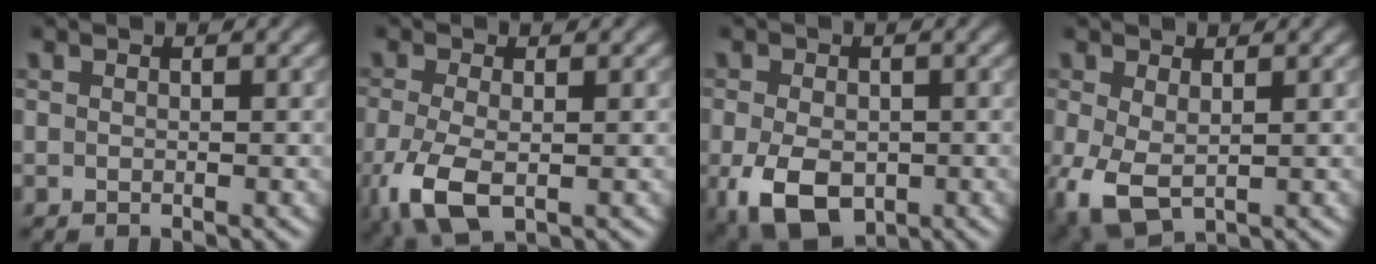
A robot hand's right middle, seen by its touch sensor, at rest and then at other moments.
{"total": 5.4, "force": [-1.9, 2.6, 4.3], "torque": [-0.111, -0.015, -0.036]}
{"total": 7.1, "force": [-2.3, 4.5, 4.9], "torque": [-0.104, -0.021, -0.039]}
{"total": 4.6, "force": [-0.8, 2.7, 3.6], "torque": [-0.096, -0.012, -0.008]}